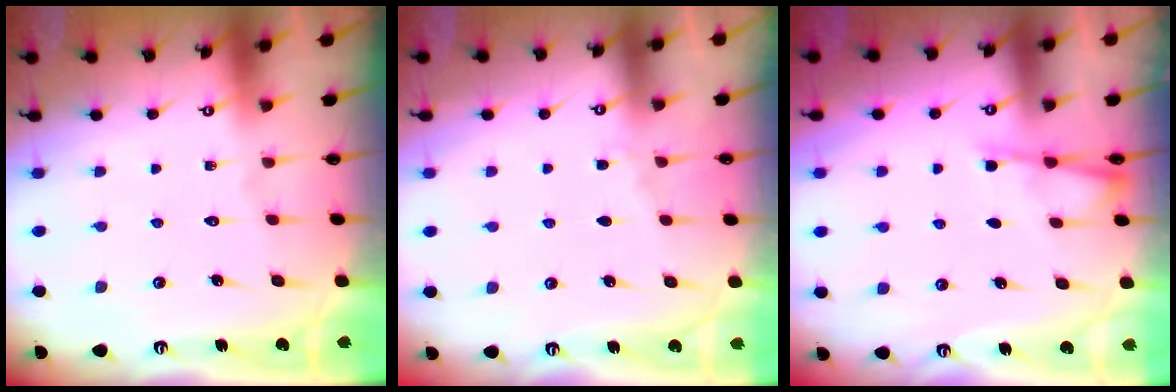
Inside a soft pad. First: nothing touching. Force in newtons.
{"total": 2.8, "press": 2.8, "slide": 0.5}
{"total": 3.9, "press": 3.9, "slide": 0.4}